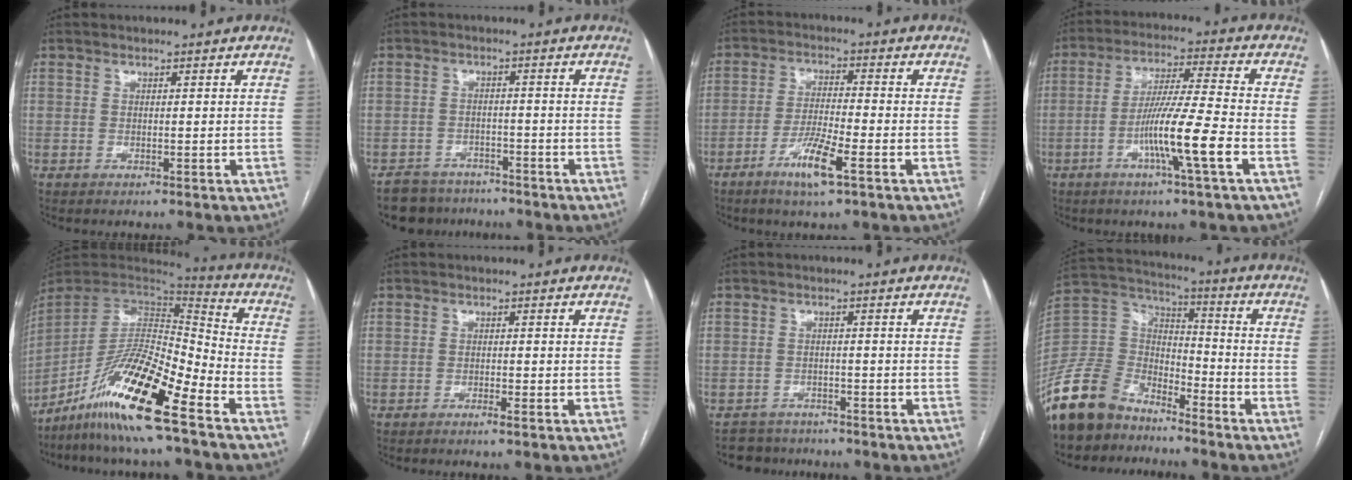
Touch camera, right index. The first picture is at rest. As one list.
[{"total": 6.6, "force": [-5.4, 3.8, 0.2], "torque": [0.007, 0.008, -0.083]}, {"total": 7.2, "force": [-4.0, 0.5, 6.0], "torque": [-0.118, -0.008, -0.074]}, {"total": 10.7, "force": [-4.0, -1.0, 9.9], "torque": [-0.181, -0.005, -0.076]}, {"total": 17.2, "force": [-10.7, 1.5, 13.4], "torque": [-0.260, -0.013, -0.196]}, {"total": 1.2, "force": [-0.9, -0.1, 0.8], "torque": [-0.017, 0.000, -0.016]}, {"total": 4.4, "force": [-3.6, 2.5, -0.7], "torque": [0.015, 0.007, -0.060]}, {"total": 13.8, "force": [-11.1, 7.1, 4.1], "torque": [-0.099, 0.033, -0.220]}]